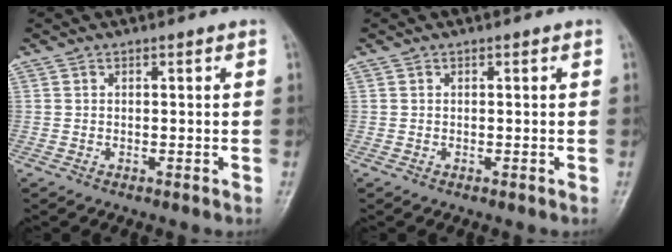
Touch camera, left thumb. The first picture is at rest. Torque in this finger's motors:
{"motor_torque": [-0.10, 0.11, -0.11, 0.05, 0.00]}